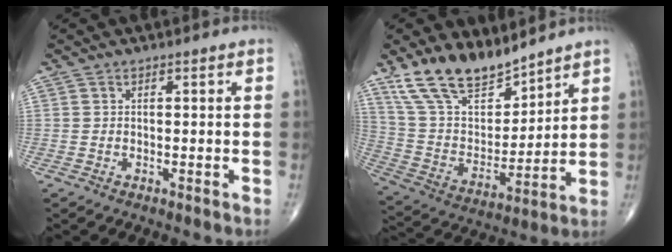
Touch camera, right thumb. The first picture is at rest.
{"total": 16.0, "force": [12.6, 6.6, 7.4], "torque": [-0.109, -0.062, 0.248]}